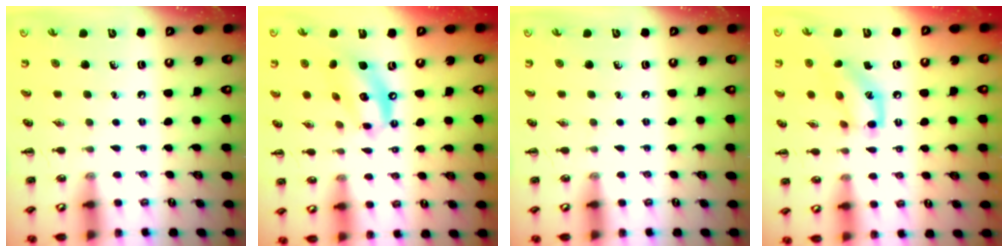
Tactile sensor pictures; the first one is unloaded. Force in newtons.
{"total": 13.4, "press": 13.2, "slide": 2.6}
{"total": 0.0}
{"total": 11.7, "press": 11.7, "slide": 0.8}